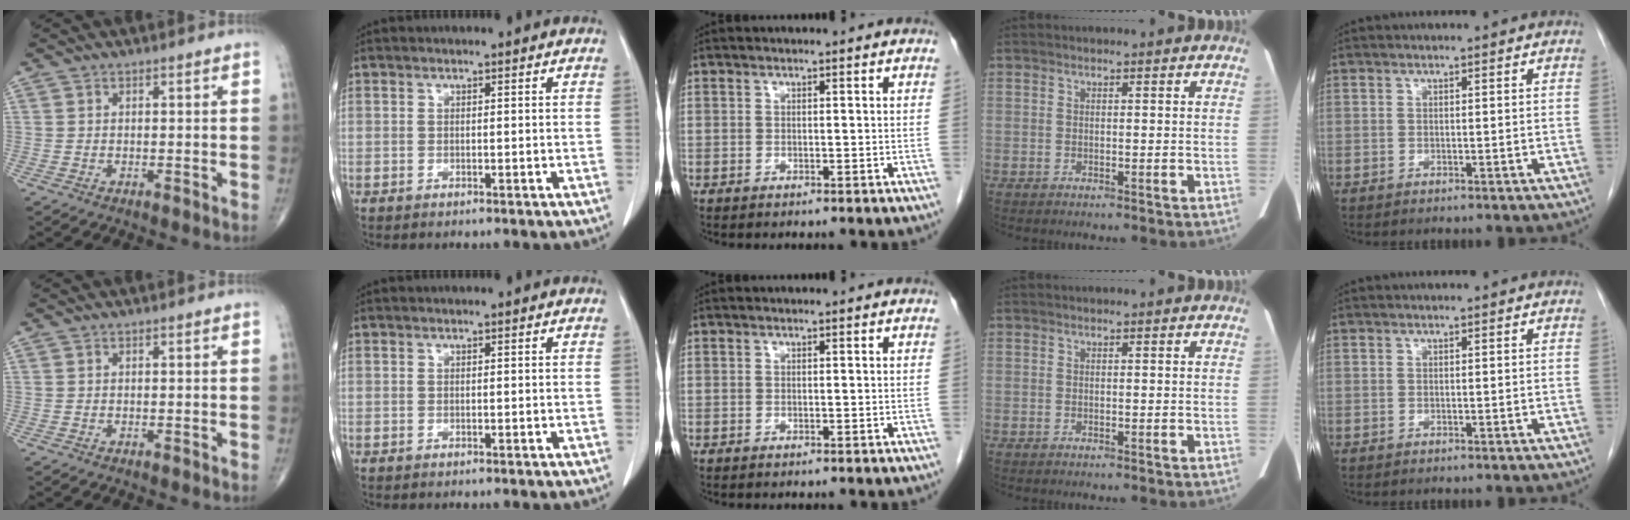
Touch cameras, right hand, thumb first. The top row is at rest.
{}